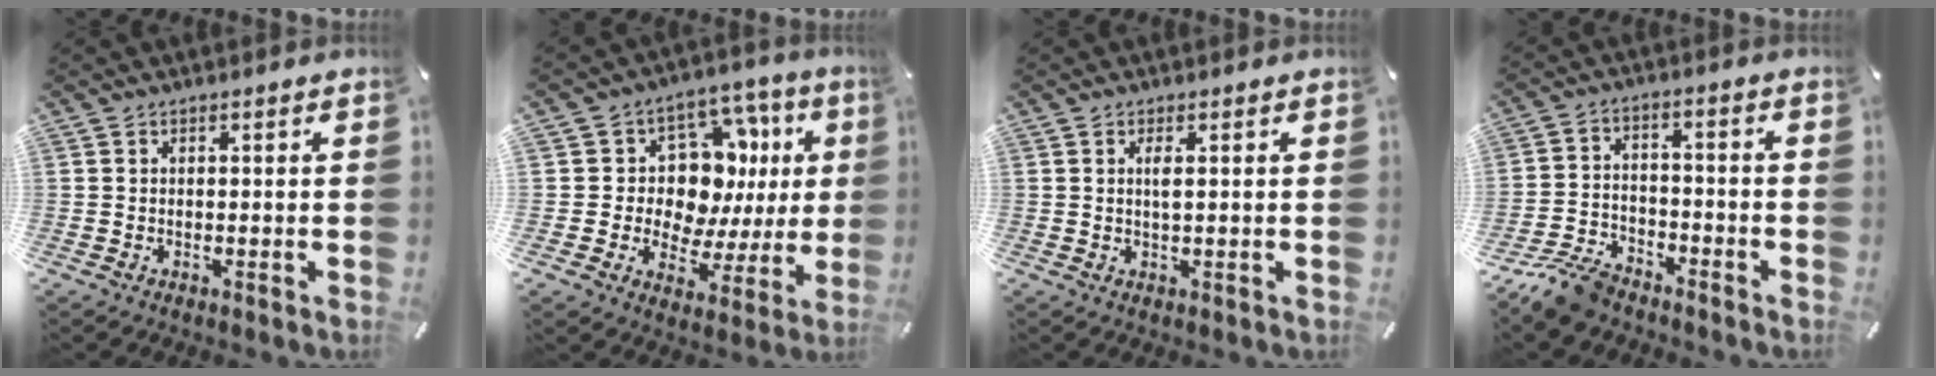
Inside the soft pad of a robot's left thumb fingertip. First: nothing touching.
{"total": 12.0, "force": [3.6, 9.7, 6.1], "torque": [-0.082, -0.041, 0.071]}
{"total": 2.1, "force": [0.5, 0.4, 2.0], "torque": [-0.042, 0.000, 0.006]}
{"total": 9.2, "force": [-7.8, 3.5, 3.4], "torque": [-0.074, 0.035, -0.151]}